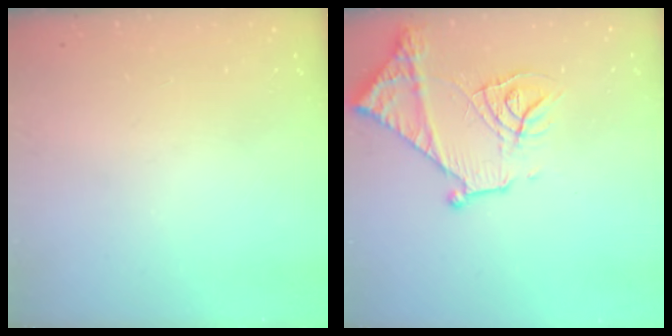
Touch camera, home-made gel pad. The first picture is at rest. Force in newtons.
{"total": 17.6, "press": 17.5, "slide": 1.7}